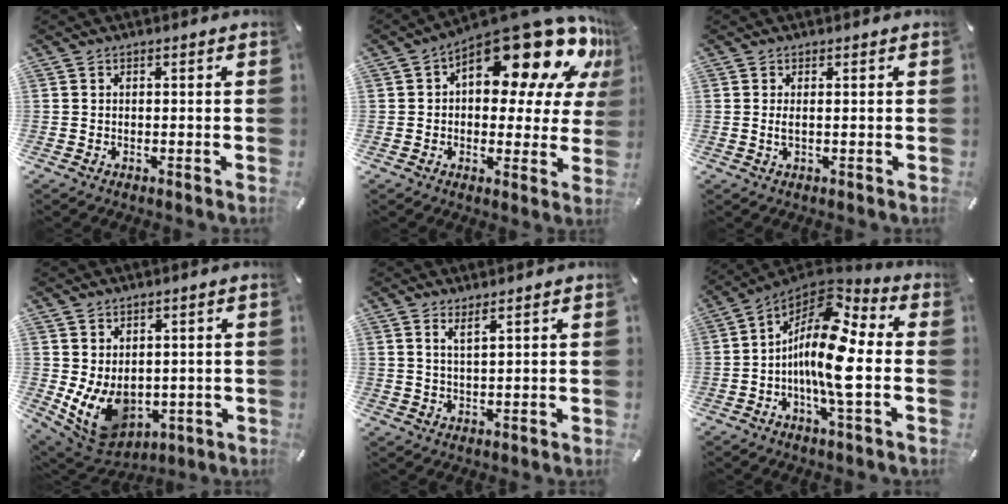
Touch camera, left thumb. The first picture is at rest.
{"total": 21.8, "force": [12.3, 10.3, 14.7], "torque": [-0.196, -0.091, 0.206]}
{"total": 1.9, "force": [0.1, 0.3, 1.9], "torque": [-0.044, -0.007, 0.000]}
{"total": 10.0, "force": [-1.1, 8.0, 5.9], "torque": [-0.115, -0.010, -0.015]}
{"total": 2.4, "force": [1.9, -0.2, 1.4], "torque": [-0.030, -0.004, 0.035]}
{"total": 16.7, "force": [-1.6, 5.7, 15.6], "torque": [-0.335, -0.024, -0.040]}